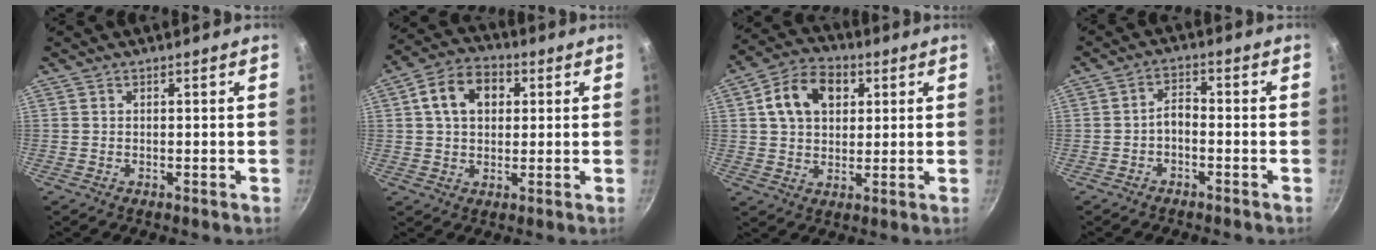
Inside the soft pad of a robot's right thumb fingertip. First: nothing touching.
{"total": 10.6, "force": [2.6, 7.7, 6.8], "torque": [-0.094, 0.015, 0.031]}
{"total": 11.6, "force": [3.5, 8.4, 7.1], "torque": [-0.103, 0.009, 0.047]}
{"total": 3.1, "force": [-1.6, 1.6, 2.1], "torque": [-0.034, 0.026, -0.031]}